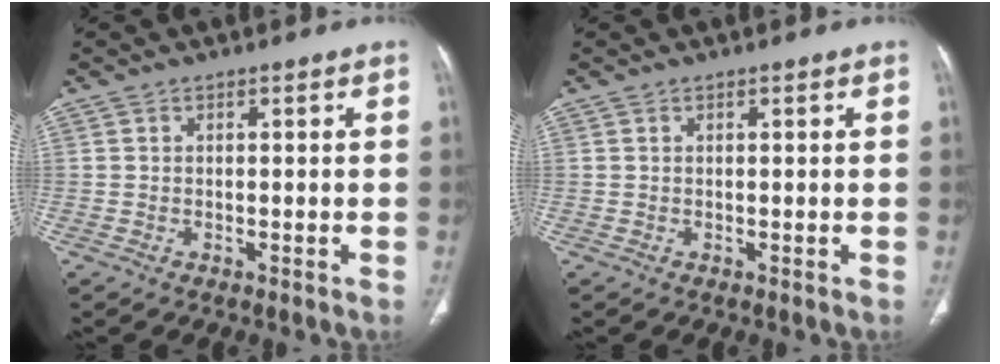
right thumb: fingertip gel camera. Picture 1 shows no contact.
{"total": 0.0}